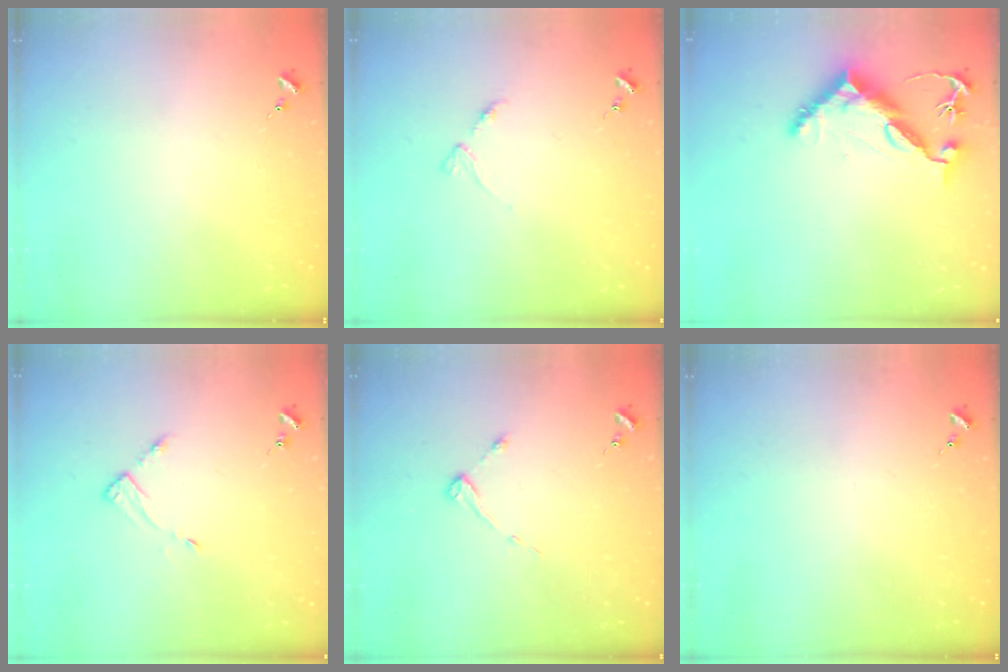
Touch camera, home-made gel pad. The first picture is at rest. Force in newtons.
{"total": 3.5, "press": 3.5, "slide": 0.4}
{"total": 10.5, "press": 10.4, "slide": 1.1}
{"total": 3.4, "press": 3.4, "slide": 0.4}
{"total": 3.1, "press": 3.1, "slide": 0.4}
{"total": 0.0}